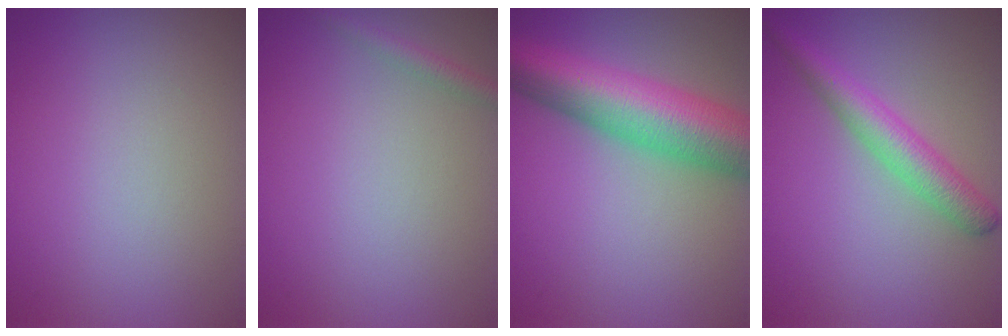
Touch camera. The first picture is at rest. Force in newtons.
{"total": 1.4, "press": 1.4, "slide": 0.1}
{"total": 10.4, "press": 10.4, "slide": 0.3}
{"total": 3.7, "press": 3.7, "slide": 0.1}